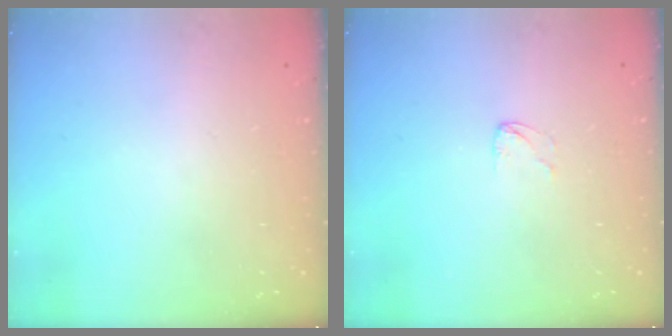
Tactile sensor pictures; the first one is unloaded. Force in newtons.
{"total": 2.9, "press": 2.9, "slide": 0.2}